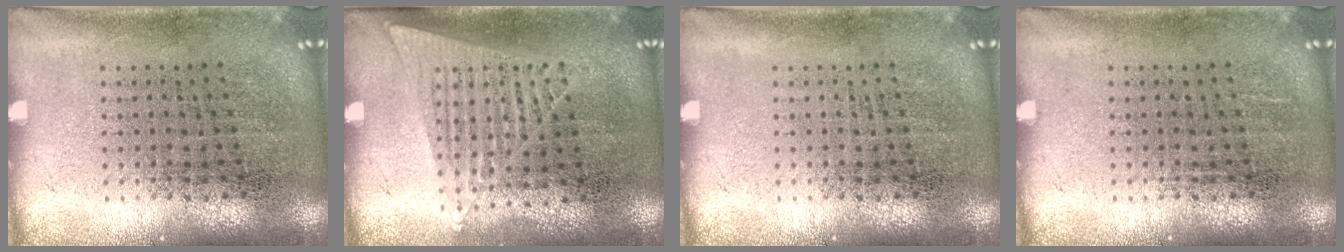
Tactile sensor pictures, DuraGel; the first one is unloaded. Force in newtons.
{"total": 1.3, "press": 1.2, "slide": 0.6}
{"total": 0.0}
{"total": 0.0}